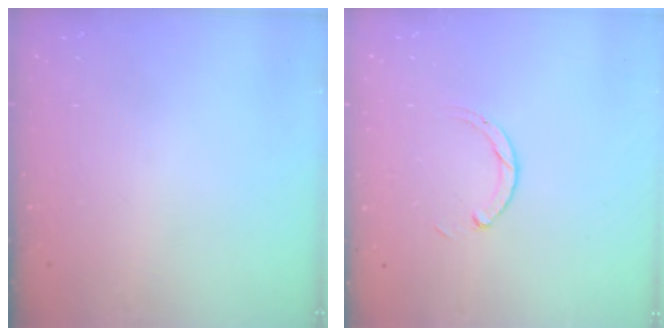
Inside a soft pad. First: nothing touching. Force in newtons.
{"total": 2.9, "press": 2.9, "slide": 0.4}